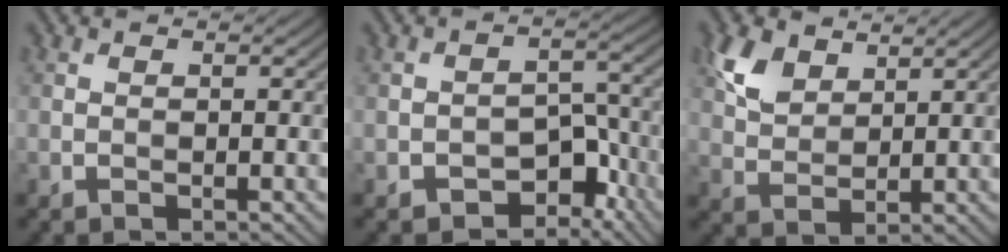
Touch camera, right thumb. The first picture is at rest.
{"total": 6.8, "force": [-4.2, 4.0, 3.6], "torque": [-0.040, -0.001, -0.064]}
{"total": 5.5, "force": [3.5, 3.1, 3.0], "torque": [-0.078, 0.003, 0.076]}